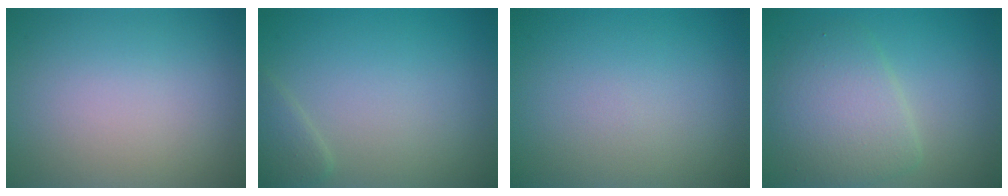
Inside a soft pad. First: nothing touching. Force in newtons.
{"total": 1.4, "press": 1.4, "slide": 0.1}
{"total": 0.0}
{"total": 5.0, "press": 5.0, "slide": 0.1}